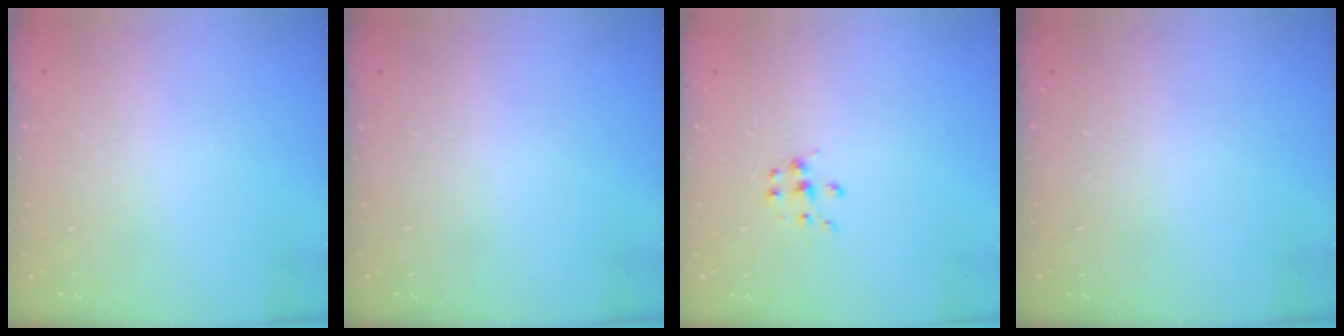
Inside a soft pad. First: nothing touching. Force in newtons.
{"total": 0.0}
{"total": 6.3, "press": 6.3, "slide": 0.4}
{"total": 0.0}